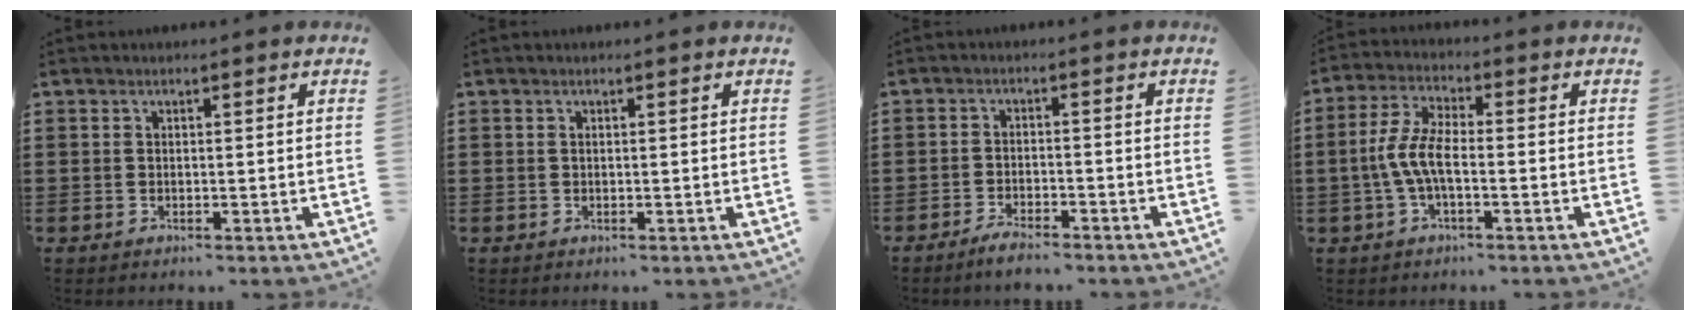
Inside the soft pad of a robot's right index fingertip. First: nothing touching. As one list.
[{"total": 0.0}, {"total": 2.7, "force": [-2.6, 0.1, 0.7], "torque": [-0.016, 0.002, -0.050]}, {"total": 6.2, "force": [-1.7, 2.1, 5.6], "torque": [-0.140, -0.010, -0.043]}]